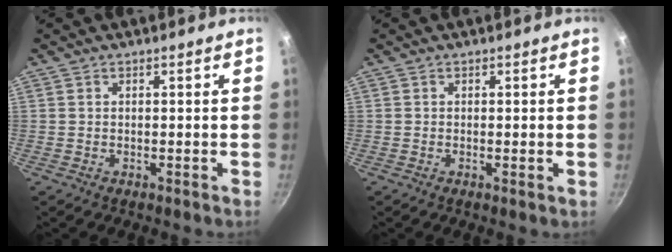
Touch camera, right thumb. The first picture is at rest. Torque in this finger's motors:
{"motor_torque": [-0.54, -0.29, -0.25, 0.19, 0.04]}